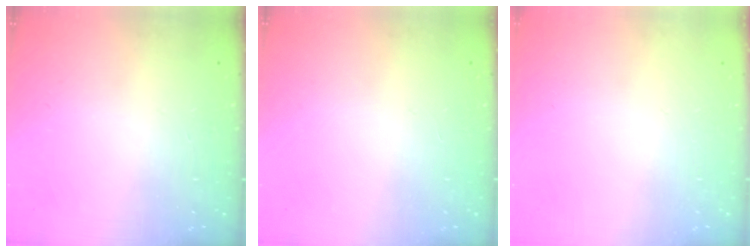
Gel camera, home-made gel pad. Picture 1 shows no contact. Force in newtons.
{"total": 0.0}
{"total": 0.0}